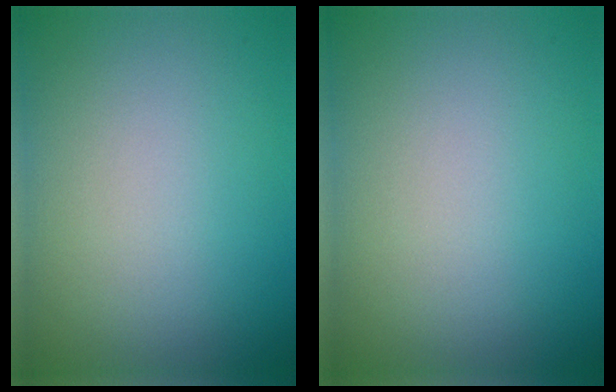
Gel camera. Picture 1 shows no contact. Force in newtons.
{"total": 0.0}